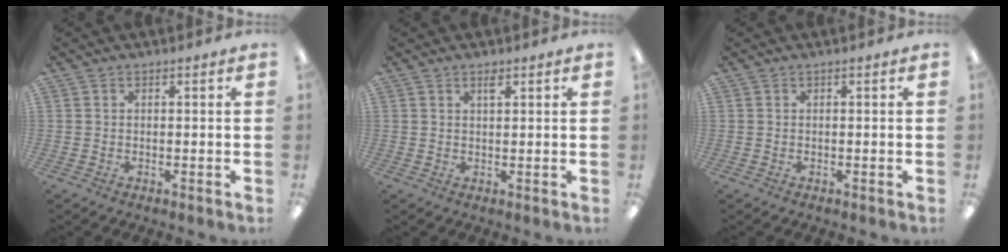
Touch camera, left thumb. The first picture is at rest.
{"total": 1.8, "force": [1.3, 0.6, 1.1], "torque": [-0.017, -0.002, 0.021]}
{"total": 0.0}